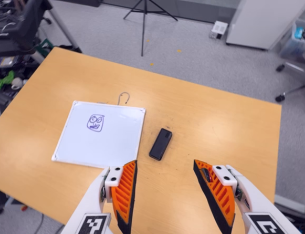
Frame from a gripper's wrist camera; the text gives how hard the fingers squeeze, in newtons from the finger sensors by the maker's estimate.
{"total": 0.0}